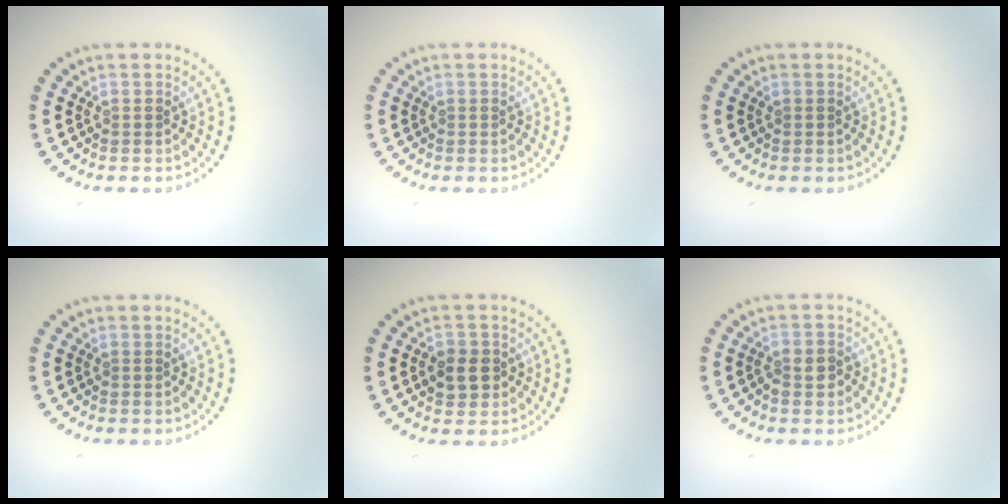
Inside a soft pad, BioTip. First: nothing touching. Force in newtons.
{"total": 0.0}
{"total": 0.0}
{"total": 0.0}
{"total": 2.7, "press": 2.6, "slide": 0.4}
{"total": 2.0, "press": 1.9, "slide": 0.7}